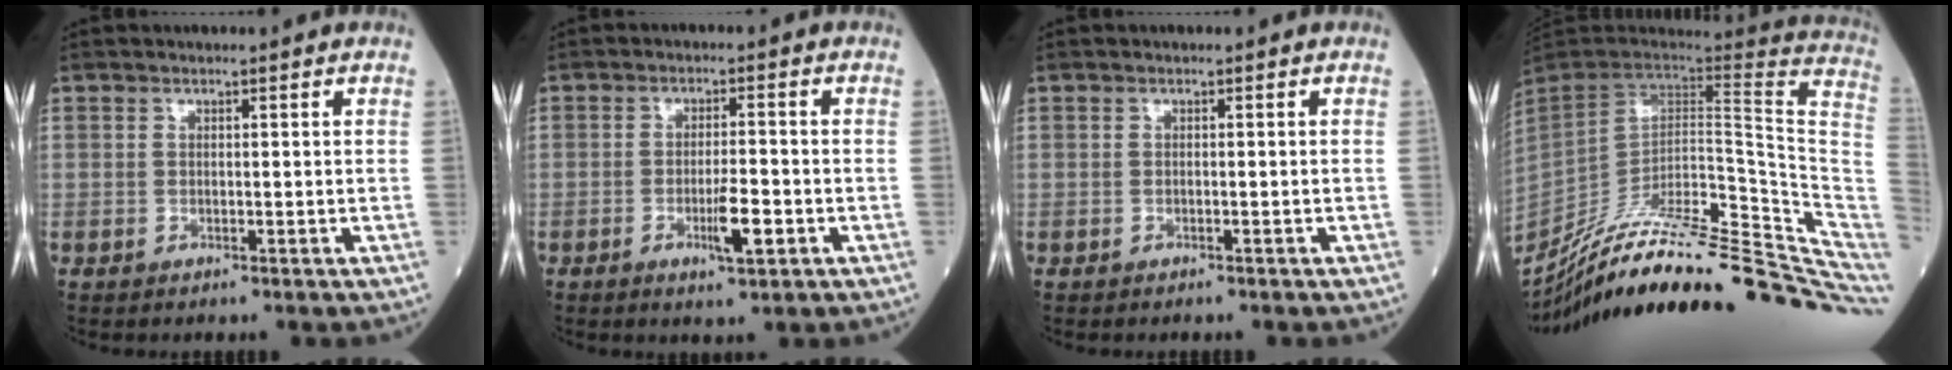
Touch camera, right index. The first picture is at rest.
{"total": 4.7, "force": [-1.8, 0.6, 4.3], "torque": [-0.076, -0.003, -0.025]}
{"total": 0.0}
{"total": 34.4, "force": [-28.5, 6.0, 18.2], "torque": [-0.190, -0.027, -0.399]}